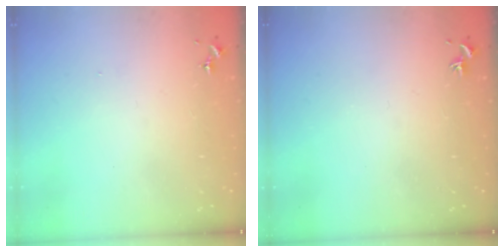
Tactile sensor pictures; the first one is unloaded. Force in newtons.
{"total": 0.0}